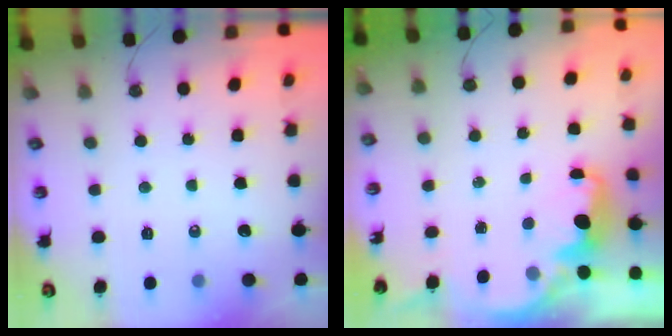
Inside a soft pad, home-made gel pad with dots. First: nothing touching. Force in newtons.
{"total": 2.5, "press": 2.4, "slide": 0.8}